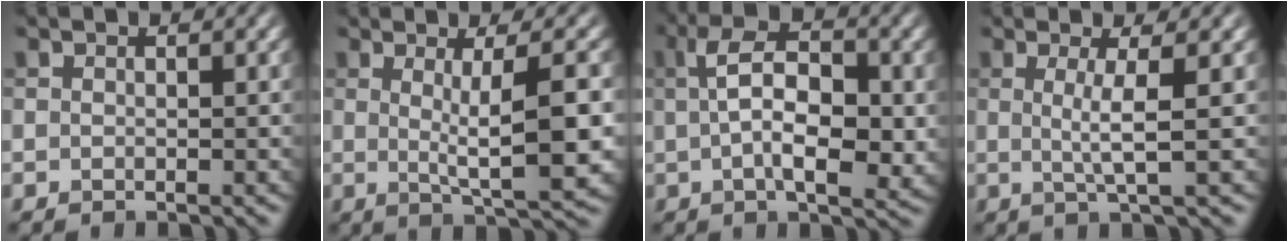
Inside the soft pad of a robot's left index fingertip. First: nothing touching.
{"total": 6.5, "force": [0.4, 1.4, 6.4], "torque": [-0.085, -0.001, 0.008]}
{"total": 7.4, "force": [0.4, 3.4, 6.6], "torque": [-0.106, 0.007, 0.002]}
{"total": 3.1, "force": [0.3, 0.5, 3.0], "torque": [-0.053, -0.004, 0.001]}